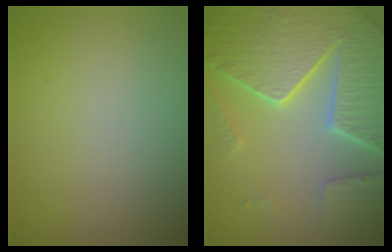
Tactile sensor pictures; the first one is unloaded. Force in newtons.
{"total": 8.2, "press": 5.9, "slide": 5.7}